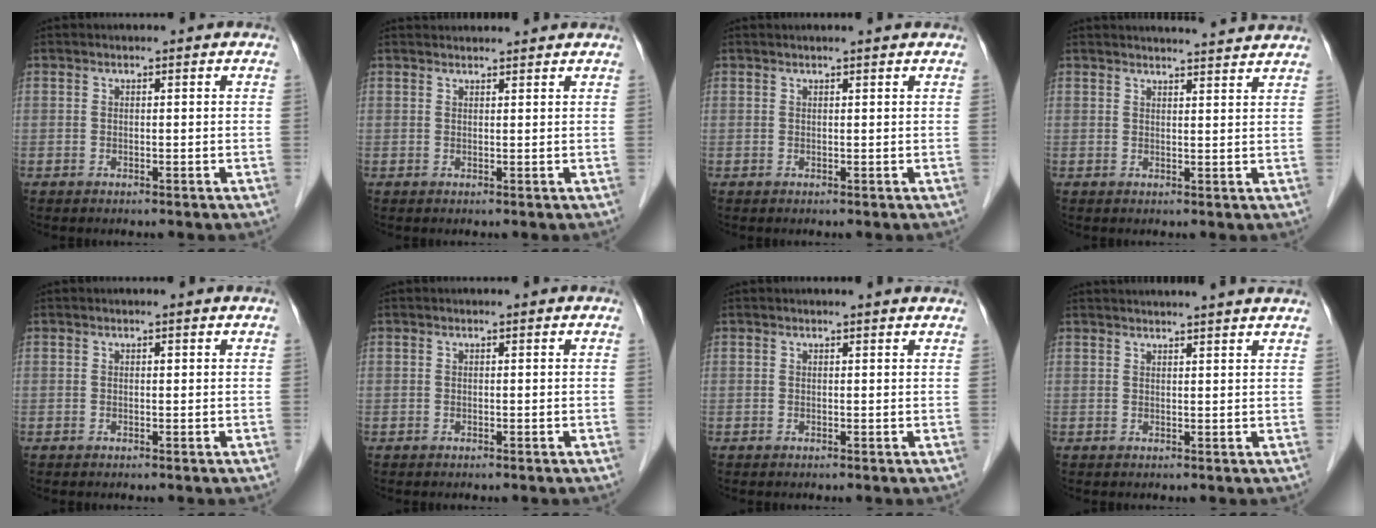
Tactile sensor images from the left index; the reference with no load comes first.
{"total": 4.4, "force": [4.3, 0.3, 0.6], "torque": [-0.009, 0.033, 0.052]}
{"total": 1.9, "force": [1.8, -0.3, 0.7], "torque": [-0.010, 0.010, 0.024]}
{"total": 7.7, "force": [7.4, -0.3, 1.9], "torque": [-0.026, 0.013, 0.078]}
{"total": 0.0}
{"total": 0.0}
{"total": 2.3, "force": [2.2, -0.1, 0.6], "torque": [-0.011, 0.004, 0.018]}
{"total": 10.5, "force": [9.8, -0.6, 3.8], "torque": [-0.054, 0.017, 0.108]}